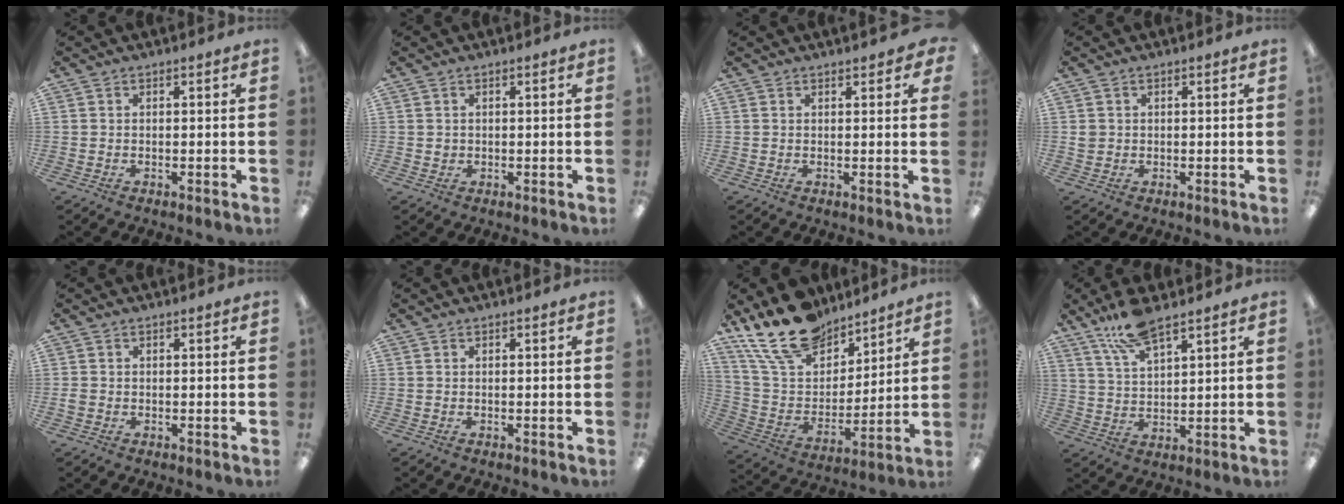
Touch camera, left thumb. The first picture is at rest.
{"total": 1.0, "force": [0.4, 0.9, 0.4], "torque": [-0.008, 0.005, 0.005]}
{"total": 1.9, "force": [1.6, 0.3, 1.1], "torque": [-0.016, -0.002, 0.026]}
{"total": 1.5, "force": [0.3, 1.4, 0.5], "torque": [-0.012, 0.003, 0.005]}
{"total": 1.2, "force": [-0.2, 0.9, 0.7], "torque": [-0.011, 0.004, -0.004]}
{"total": 0.0}
{"total": 20.5, "force": [15.1, 10.7, 8.6], "torque": [-0.175, -0.083, 0.280]}
{"total": 10.5, "force": [7.9, 3.2, 6.1], "torque": [-0.120, -0.030, 0.143]}